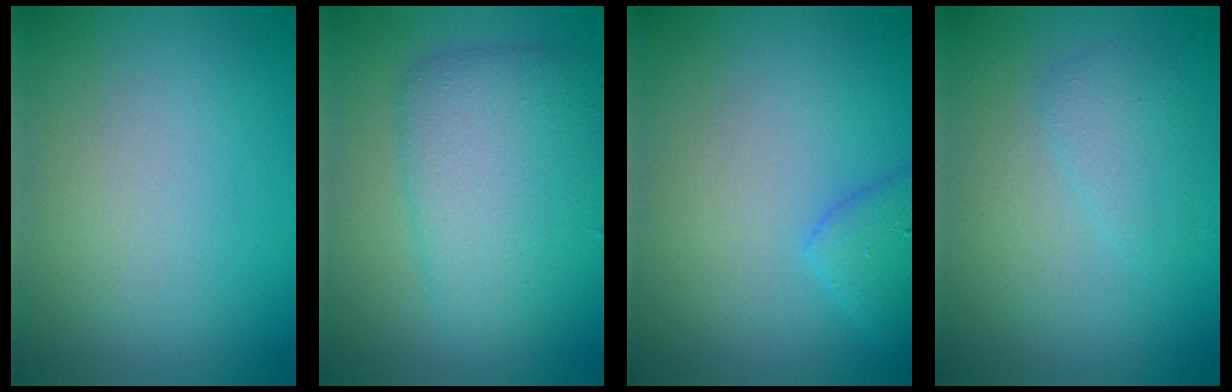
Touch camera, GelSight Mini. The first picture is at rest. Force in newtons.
{"total": 6.3, "press": 6.2, "slide": 0.1}
{"total": 2.5, "press": 2.4, "slide": 0.3}
{"total": 1.7, "press": 1.7, "slide": 0.1}